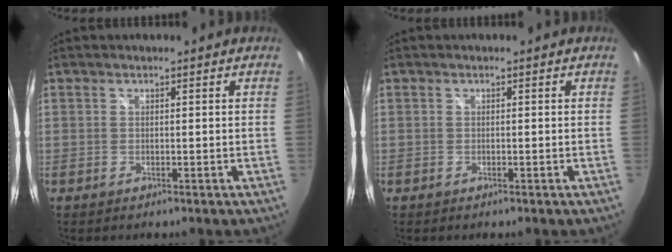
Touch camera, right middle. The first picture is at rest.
{"total": 0.0}